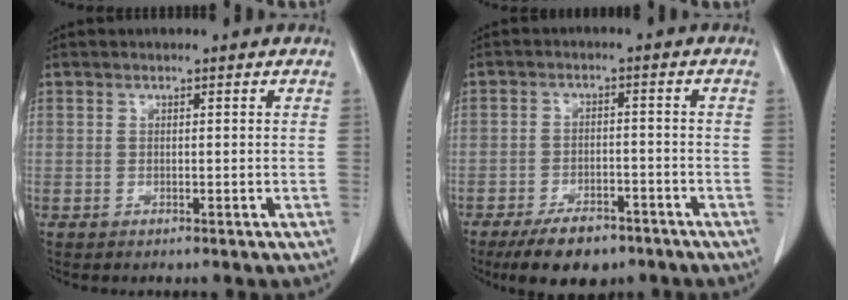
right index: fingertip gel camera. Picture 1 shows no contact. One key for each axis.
{"total": 8.1, "fx": -6.0, "fy": 3.4, "fz": 4.3, "tx": -0.073, "ty": -0.004, "tz": -0.097}